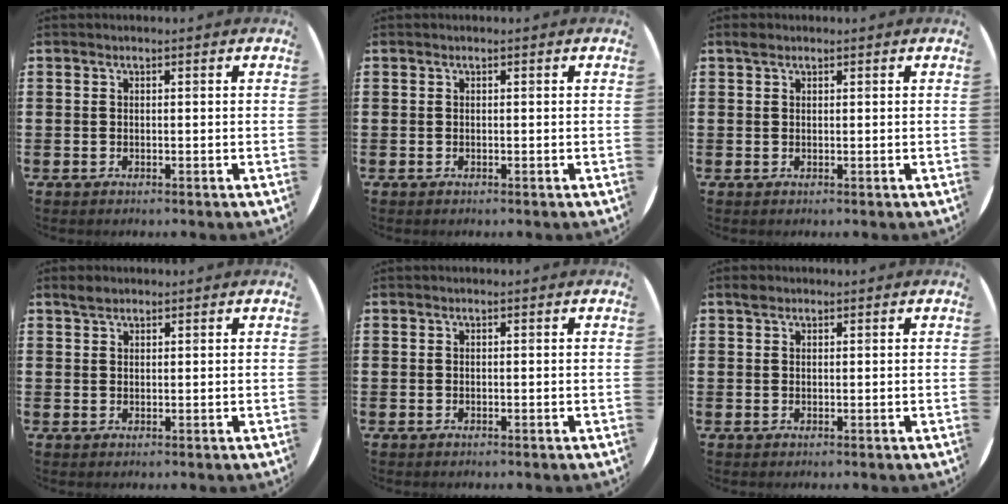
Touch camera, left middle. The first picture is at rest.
{"total": 0.0}
{"total": 1.0, "force": [0.8, 0.5, 0.3], "torque": [0.001, 0.001, 0.013]}
{"total": 1.5, "force": [1.4, 0.5, 0.3], "torque": [-0.001, 0.000, 0.024]}
{"total": 0.0}
{"total": 0.9, "force": [0.8, 0.5, 0.2], "torque": [0.003, 0.000, 0.013]}